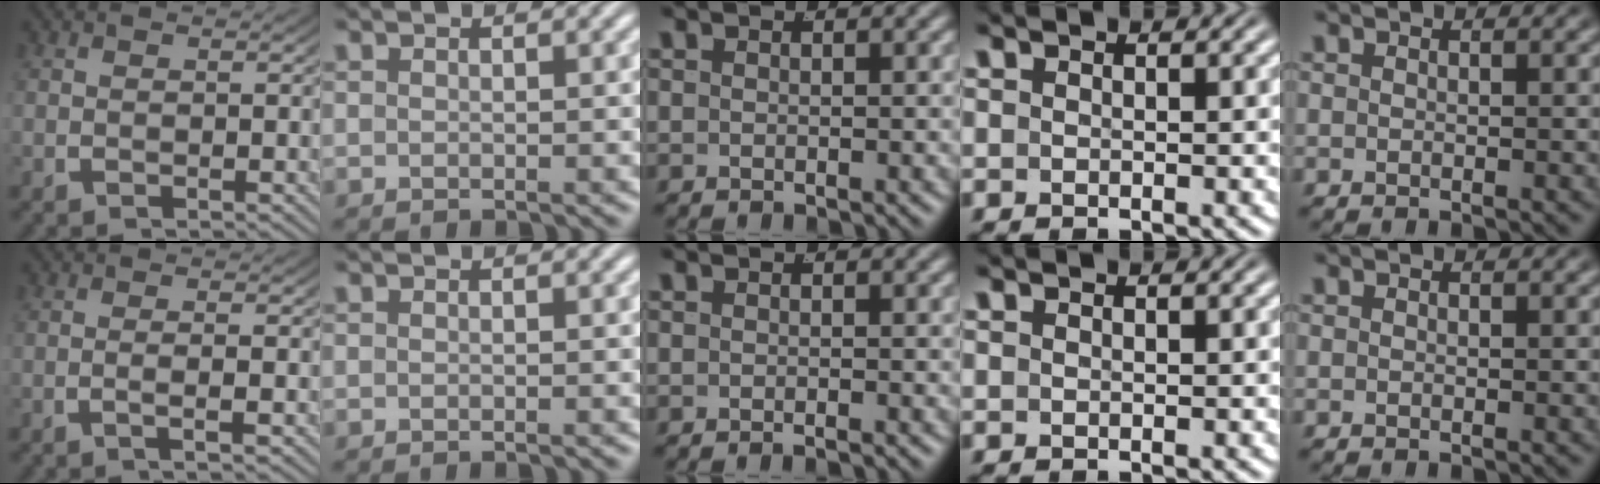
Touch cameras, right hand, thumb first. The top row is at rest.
{"thumb": {"total": 1.7, "force": [-0.4, -0.1, 1.7], "torque": [-0.037, 0.005, -0.009]}, "middle": {"total": 0.6, "force": [-0.5, -0.2, 0.1], "torque": [-0.003, 0.002, -0.010]}}